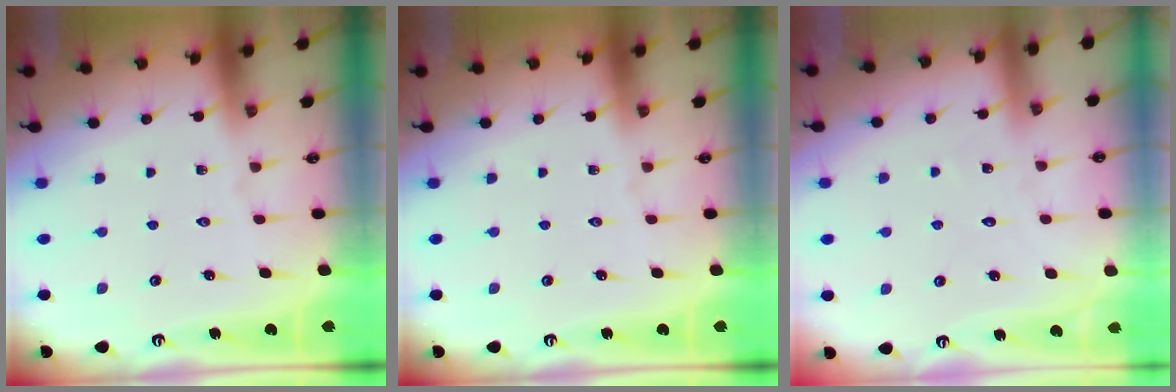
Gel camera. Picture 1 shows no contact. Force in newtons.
{"total": 0.0}
{"total": 3.1, "press": 3.1, "slide": 0.3}